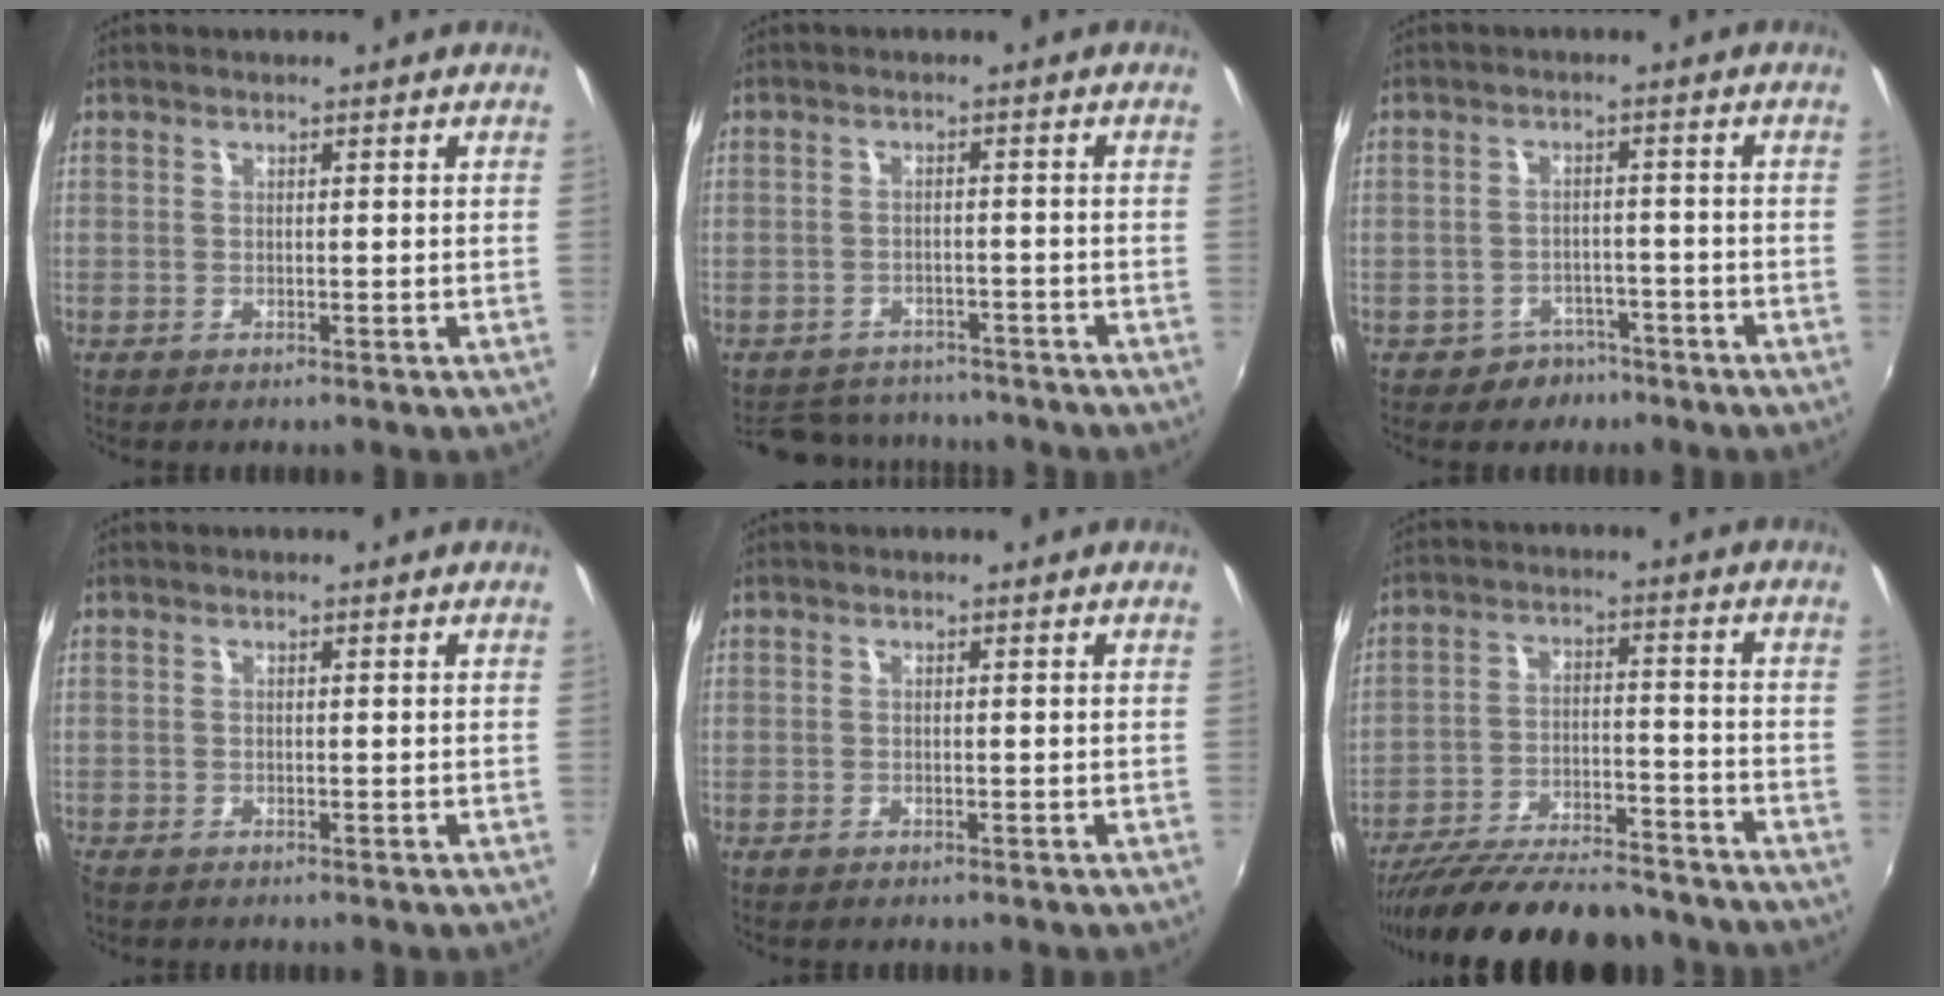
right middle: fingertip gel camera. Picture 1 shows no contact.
{"total": 10.4, "force": [-9.2, 4.1, 2.6], "torque": [-0.067, 0.009, -0.129]}
{"total": 4.6, "force": [-3.2, 3.3, 0.1], "torque": [-0.010, 0.020, -0.041]}
{"total": 0.7, "force": [-0.6, 0.4, 0.1], "torque": [-0.006, -0.004, -0.013]}
{"total": 0.7, "force": [-0.5, 0.4, 0.2], "torque": [-0.004, -0.004, -0.010]}
{"total": 22.0, "force": [-19.1, 5.7, 9.4], "torque": [-0.183, -0.021, -0.277]}